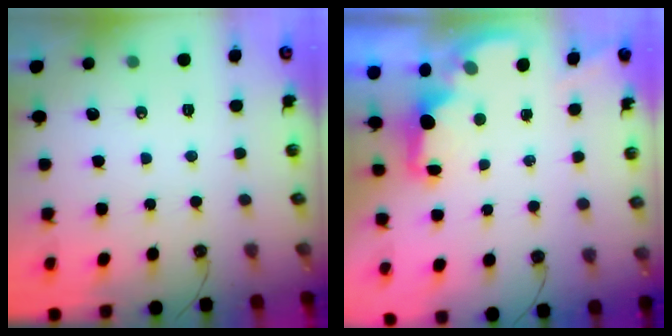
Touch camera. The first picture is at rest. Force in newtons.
{"total": 1.7, "press": 1.5, "slide": 0.7}